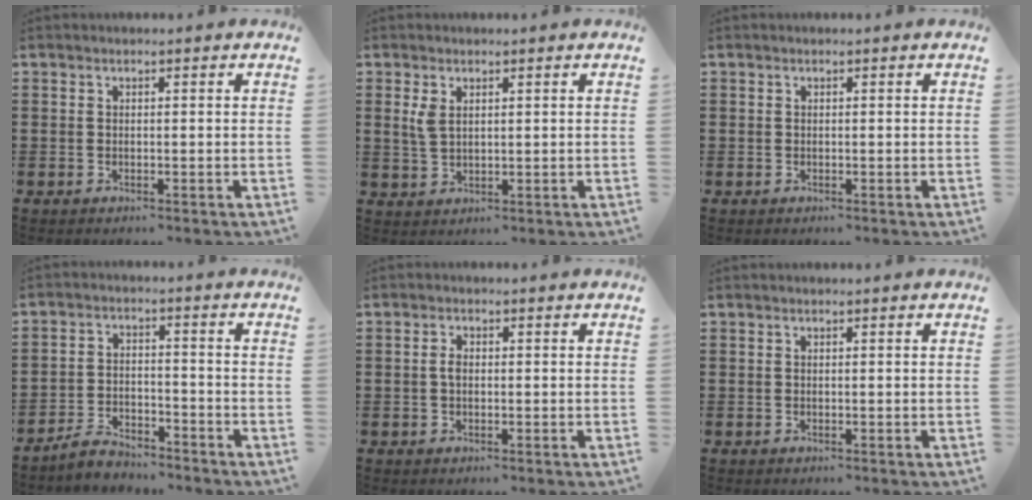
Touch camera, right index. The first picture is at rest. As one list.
[{"total": 2.6, "force": [1.2, 1.4, 1.9], "torque": [-0.041, 0.006, 0.022]}, {"total": 0.0}, {"total": 4.2, "force": [-4.0, 0.9, 0.7], "torque": [-0.022, 0.009, -0.083]}, {"total": 1.7, "force": [0.0, 0.9, 1.4], "torque": [-0.028, 0.004, -0.002]}, {"total": 0.0}]